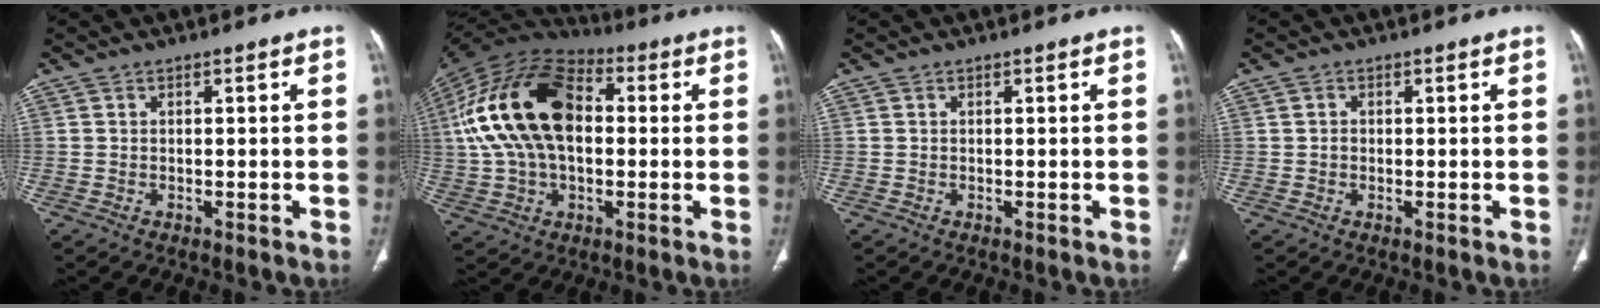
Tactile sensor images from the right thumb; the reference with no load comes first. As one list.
[{"total": 22.0, "force": [2.3, 13.5, 17.2], "torque": [-0.329, 0.023, 0.034]}, {"total": 0.0}, {"total": 1.0, "force": [0.0, 0.9, 0.4], "torque": [-0.005, 0.002, 0.001]}]